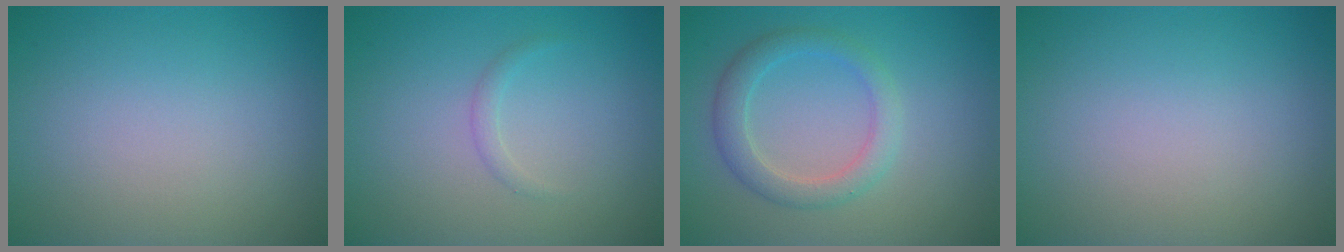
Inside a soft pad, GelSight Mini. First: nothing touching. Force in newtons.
{"total": 0.8, "press": 0.8, "slide": 0.1}
{"total": 2.9, "press": 2.9, "slide": 0.2}
{"total": 0.0}